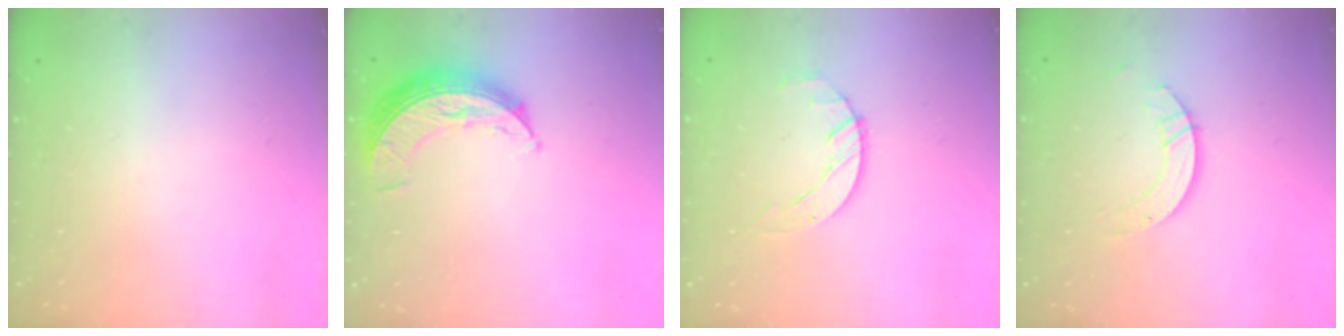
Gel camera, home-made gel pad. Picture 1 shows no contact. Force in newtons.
{"total": 8.7, "press": 8.7, "slide": 0.6}
{"total": 2.0, "press": 2.0, "slide": 0.3}
{"total": 4.4, "press": 4.4, "slide": 0.0}